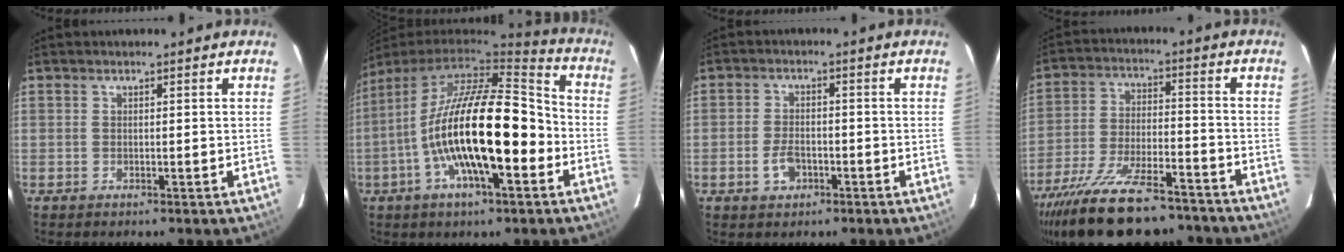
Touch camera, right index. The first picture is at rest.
{"total": 20.8, "force": [-5.5, 6.3, 19.0], "torque": [-0.327, -0.009, -0.100]}
{"total": 4.4, "force": [-1.9, 2.8, 2.8], "torque": [-0.062, 0.002, -0.031]}
{"total": 23.5, "force": [-19.1, 7.2, 11.7], "torque": [-0.228, -0.033, -0.292]}